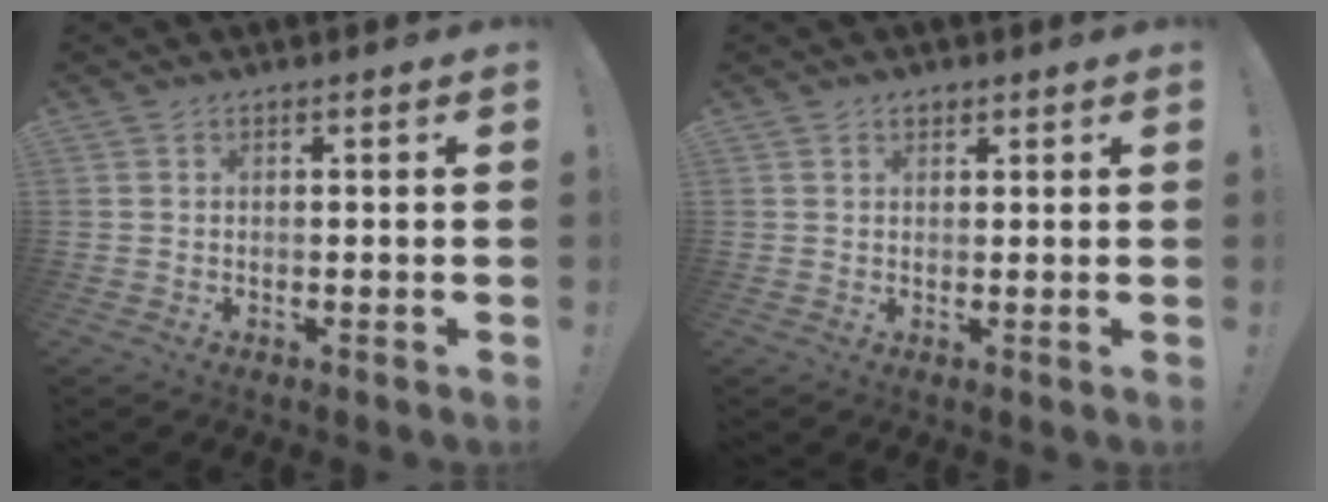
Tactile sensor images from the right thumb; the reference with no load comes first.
{"total": 1.3, "force": [0.9, 0.9, 0.3], "torque": [0.002, -0.003, 0.014]}